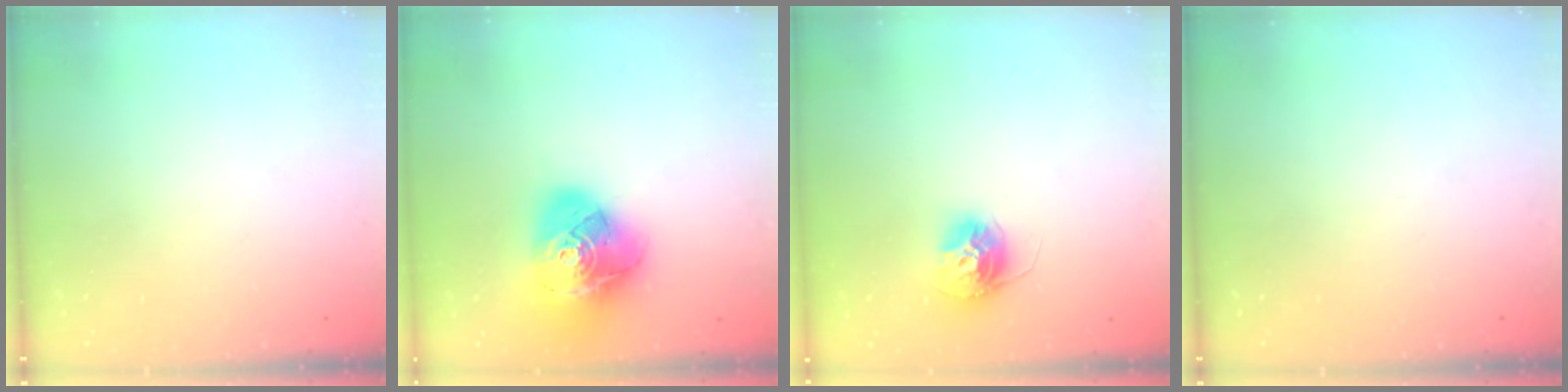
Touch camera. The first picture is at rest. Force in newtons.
{"total": 18.9, "press": 18.8, "slide": 2.1}
{"total": 12.1, "press": 12.1, "slide": 1.1}
{"total": 0.0}